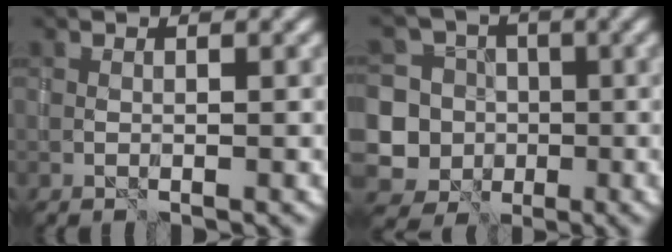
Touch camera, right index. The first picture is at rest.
{"total": 9.3, "force": [-2.2, 8.7, 2.6], "torque": [-0.060, 0.006, -0.062]}